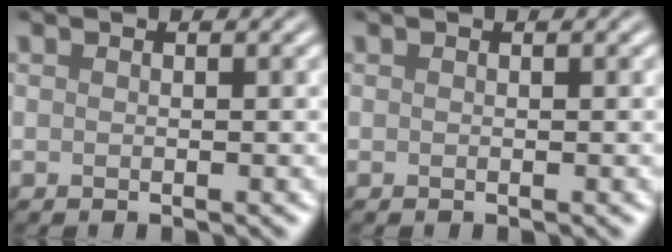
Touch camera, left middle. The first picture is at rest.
{"total": 0.0}